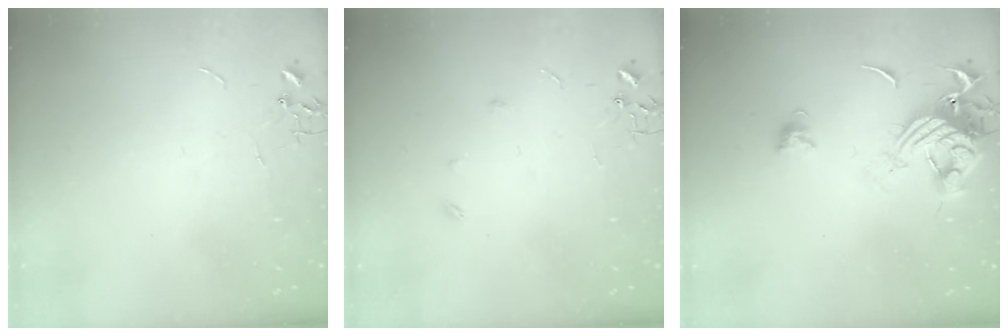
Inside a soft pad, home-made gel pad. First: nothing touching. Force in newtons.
{"total": 3.6, "press": 3.5, "slide": 0.7}
{"total": 14.0, "press": 13.9, "slide": 1.7}